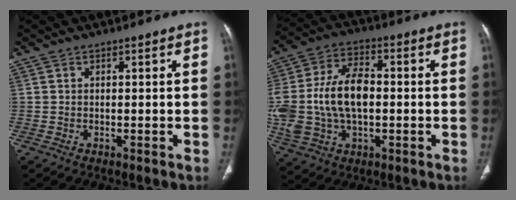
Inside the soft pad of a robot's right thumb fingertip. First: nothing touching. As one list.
[{"total": 17.8, "force": [-0.7, 11.1, 14.0], "torque": [-0.297, 0.022, -0.008]}]